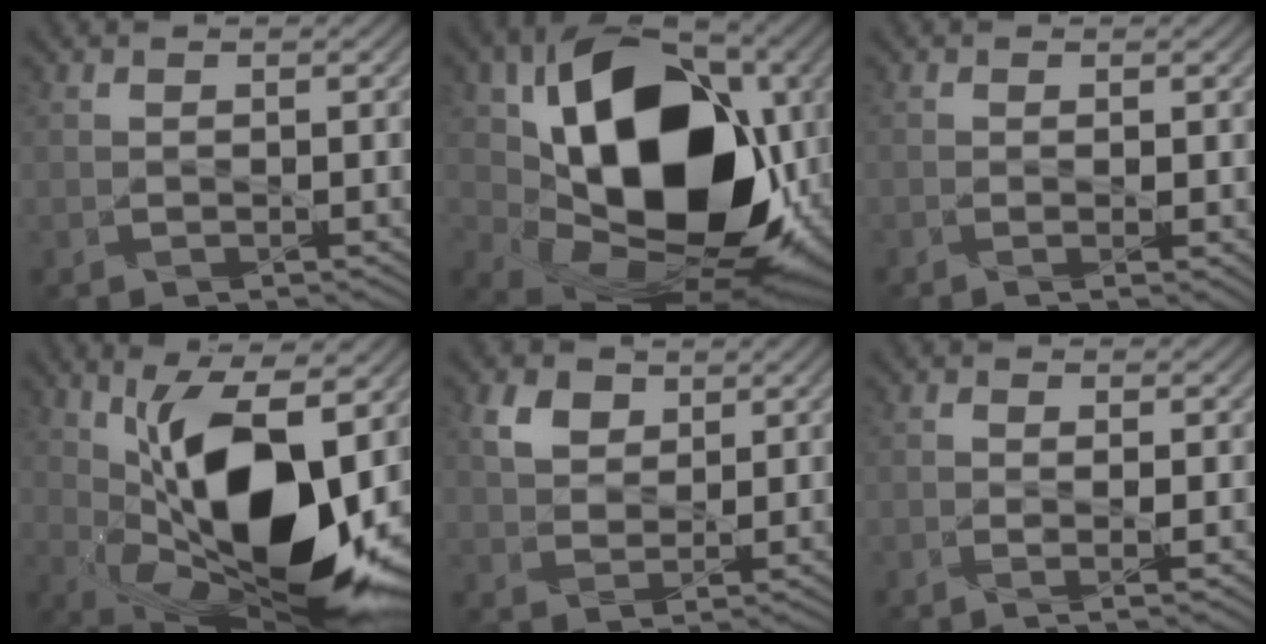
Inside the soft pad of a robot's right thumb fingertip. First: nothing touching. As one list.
[{"total": 18.6, "force": [1.7, 12.7, 13.5], "torque": [-0.239, -0.031, 0.039]}, {"total": 0.6, "force": [0.0, -0.2, 0.6], "torque": [-0.006, 0.003, -0.004]}, {"total": 16.3, "force": [2.2, 6.6, 14.8], "torque": [-0.241, -0.002, 0.034]}, {"total": 4.1, "force": [2.4, 2.6, 2.1], "torque": [-0.047, 0.003, 0.043]}, {"total": 1.2, "force": [-0.5, -0.1, 1.1], "torque": [-0.013, 0.006, -0.012]}]